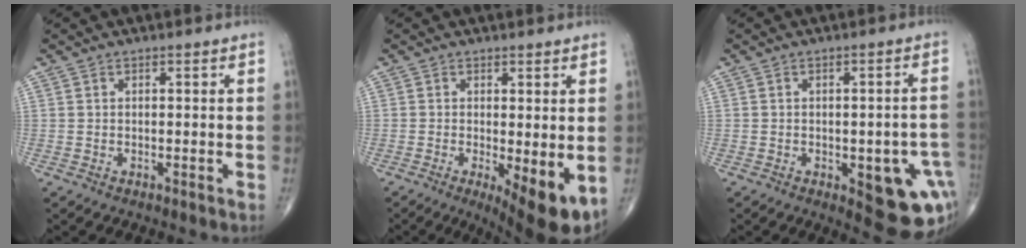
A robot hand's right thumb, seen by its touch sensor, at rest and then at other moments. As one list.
[{"total": 8.9, "force": [-2.0, 2.6, 8.2], "torque": [-0.113, -0.023, -0.022]}, {"total": 14.9, "force": [-4.2, 6.2, 12.9], "torque": [-0.121, 0.010, -0.029]}]